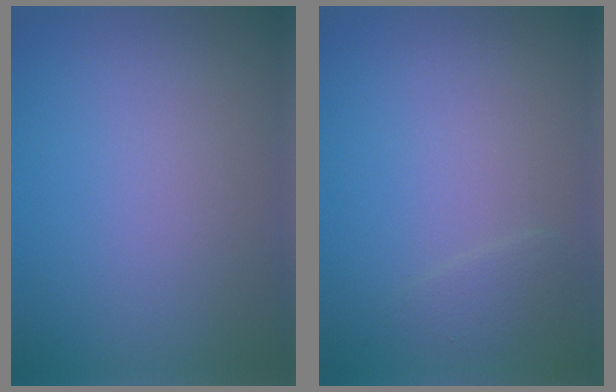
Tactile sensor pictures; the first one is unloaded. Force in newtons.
{"total": 1.1, "press": 1.1, "slide": 0.0}